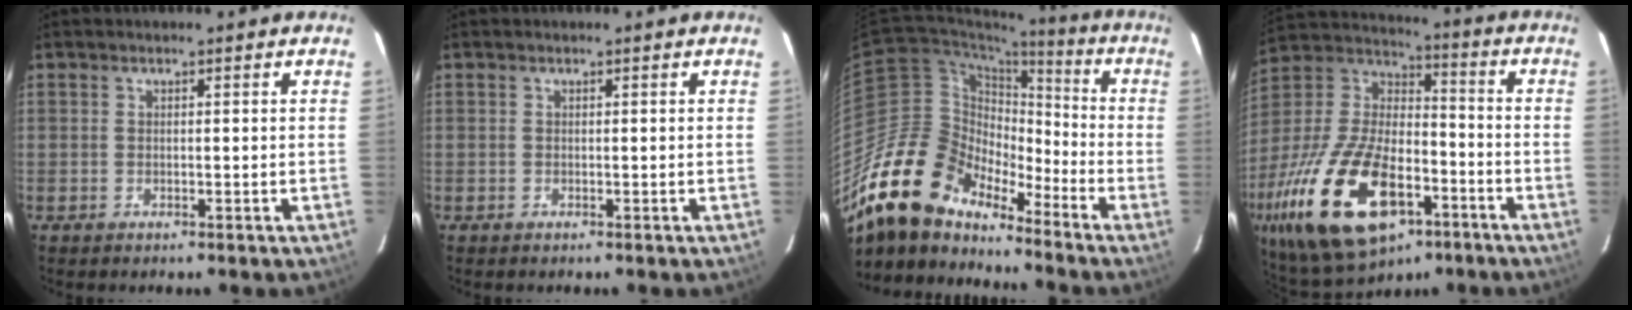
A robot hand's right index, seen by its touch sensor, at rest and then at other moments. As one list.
[{"total": 0.0}, {"total": 18.9, "force": [-14.9, 8.4, 8.2], "torque": [-0.149, 0.009, -0.281]}, {"total": 28.4, "force": [-13.4, 14.1, 20.7], "torque": [-0.435, -0.027, -0.220]}]